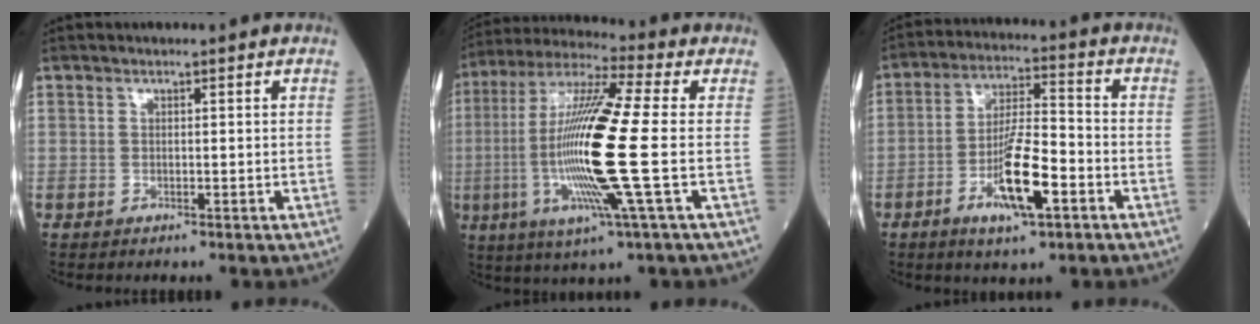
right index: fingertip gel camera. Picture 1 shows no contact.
{"total": 18.4, "force": [-2.3, -0.2, 18.3], "torque": [-0.376, -0.010, -0.054]}
{"total": 10.6, "force": [-4.3, 1.9, 9.5], "torque": [-0.178, -0.005, -0.074]}